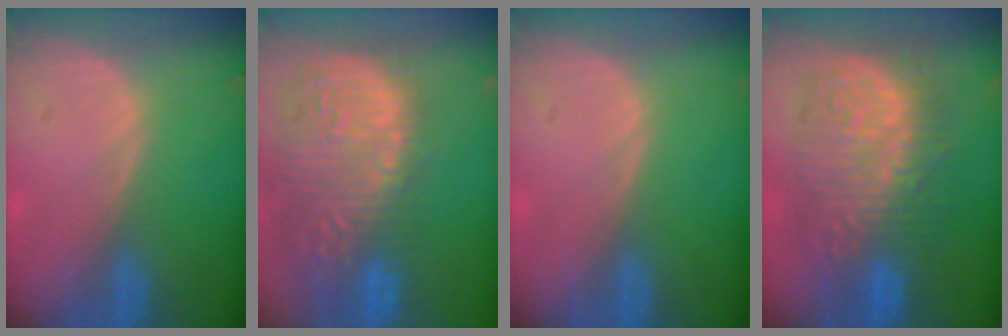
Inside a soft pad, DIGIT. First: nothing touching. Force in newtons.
{"total": 15.3, "press": 12.5, "slide": 8.8}
{"total": 0.0}
{"total": 13.0, "press": 13.0, "slide": 1.3}